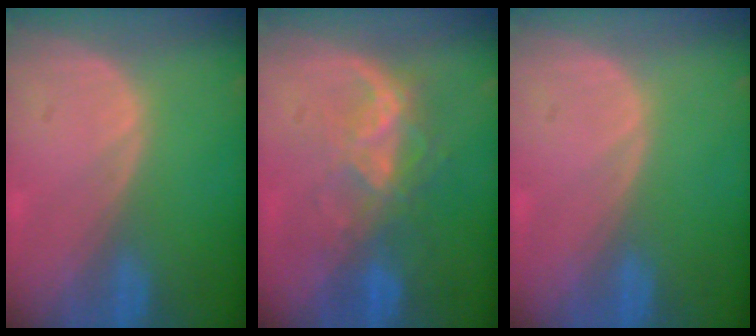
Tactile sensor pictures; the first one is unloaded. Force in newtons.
{"total": 6.8, "press": 6.2, "slide": 2.8}
{"total": 0.0}